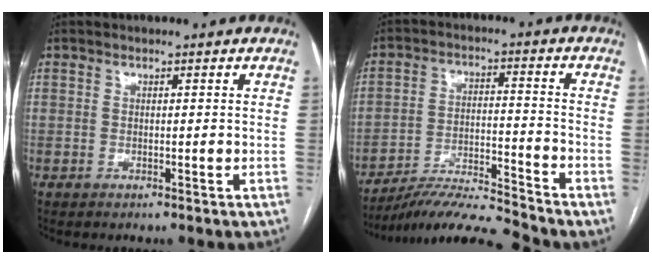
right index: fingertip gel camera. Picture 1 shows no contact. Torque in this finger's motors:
{"motor_torque": [0.24, -0.91, 0.01, 0.02]}